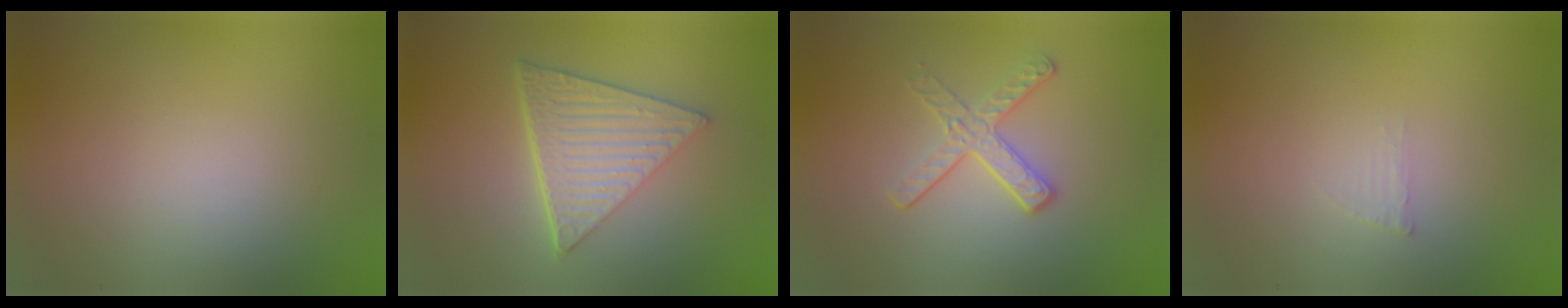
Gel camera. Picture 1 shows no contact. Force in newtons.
{"total": 6.3, "press": 4.4, "slide": 4.4}
{"total": 2.4, "press": 1.7, "slide": 1.7}
{"total": 0.6, "press": 0.6, "slide": 0.1}